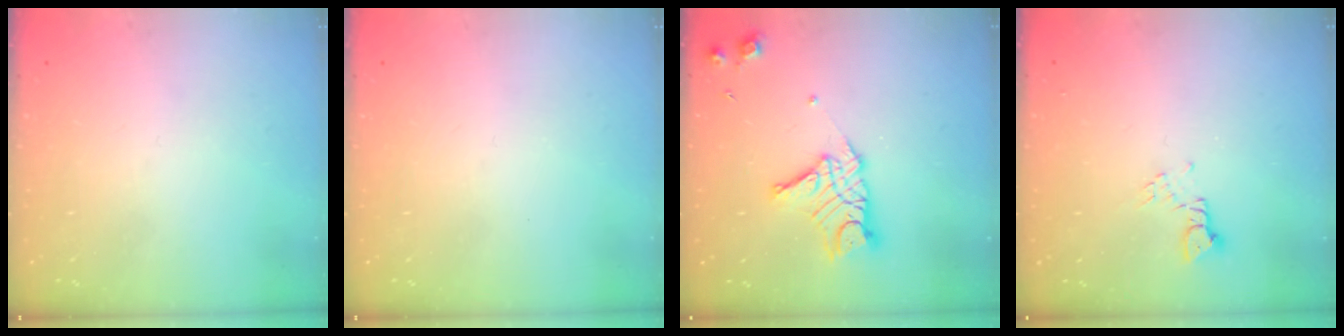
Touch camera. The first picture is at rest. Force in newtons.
{"total": 0.0}
{"total": 11.9, "press": 11.9, "slide": 1.2}
{"total": 2.5, "press": 2.5, "slide": 0.3}